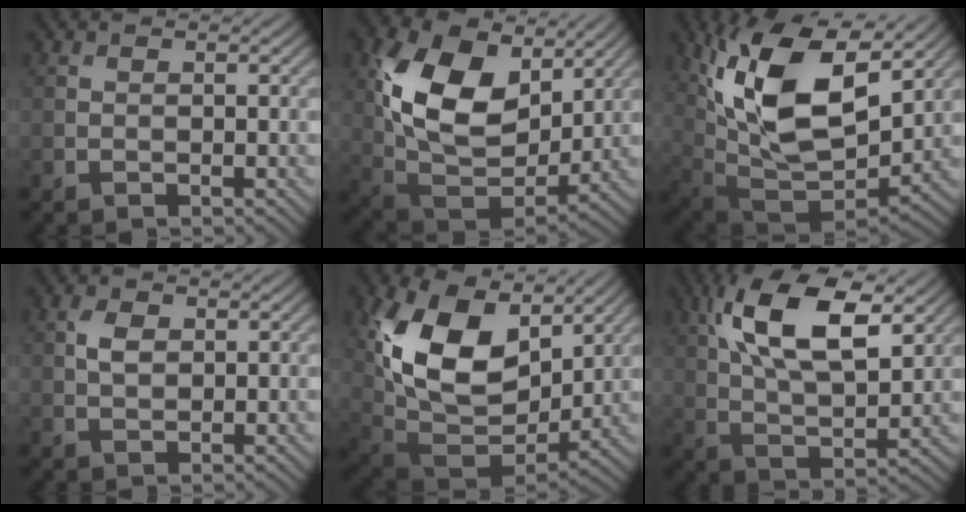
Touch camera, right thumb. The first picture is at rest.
{"total": 15.5, "force": [5.4, 9.8, 10.8], "torque": [-0.218, 0.003, 0.106]}
{"total": 16.5, "force": [6.8, 8.0, 12.7], "torque": [-0.258, 0.008, 0.126]}
{"total": 2.4, "force": [0.7, 1.5, 1.7], "torque": [-0.041, 0.003, 0.011]}
{"total": 17.6, "force": [6.0, 11.0, 12.4], "torque": [-0.250, 0.011, 0.119]}
{"total": 14.4, "force": [6.3, 6.3, 11.3], "torque": [-0.228, 0.008, 0.109]}